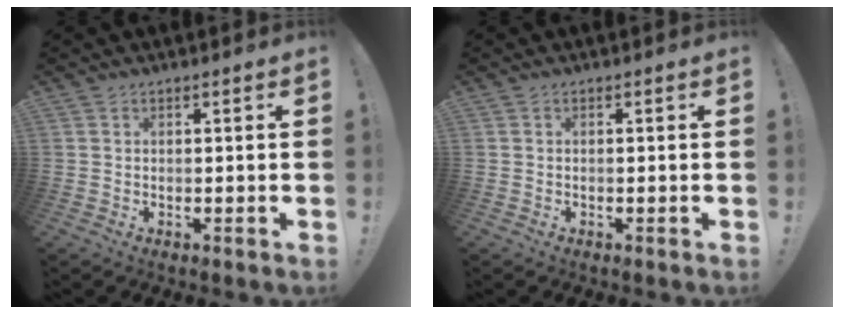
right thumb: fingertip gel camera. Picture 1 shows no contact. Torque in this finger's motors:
{"motor_torque": [-0.04, -0.01, -0.03, 0.01, -0.05]}